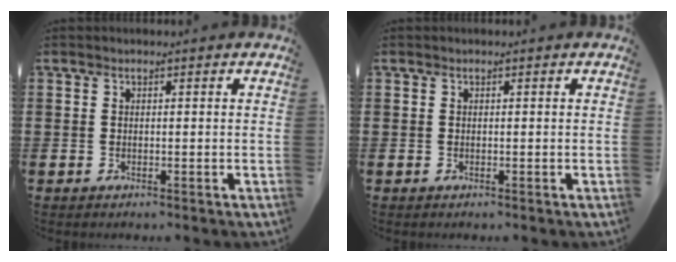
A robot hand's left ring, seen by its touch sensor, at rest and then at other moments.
{"total": 0.0}